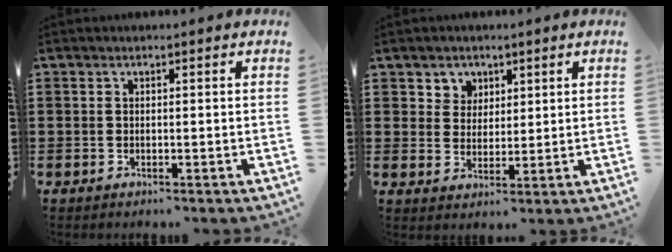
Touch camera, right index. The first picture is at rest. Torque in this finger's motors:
{"motor_torque": [0.07, -0.06, 0.02, 0.01]}